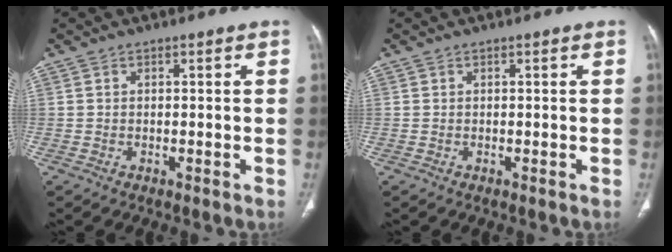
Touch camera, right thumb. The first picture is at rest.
{"total": 0.0}